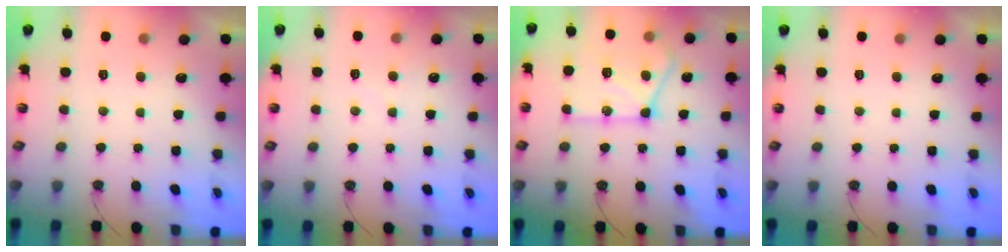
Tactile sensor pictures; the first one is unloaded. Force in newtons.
{"total": 4.8, "press": 4.7, "slide": 0.6}
{"total": 17.9, "press": 17.8, "slide": 2.1}
{"total": 0.0}